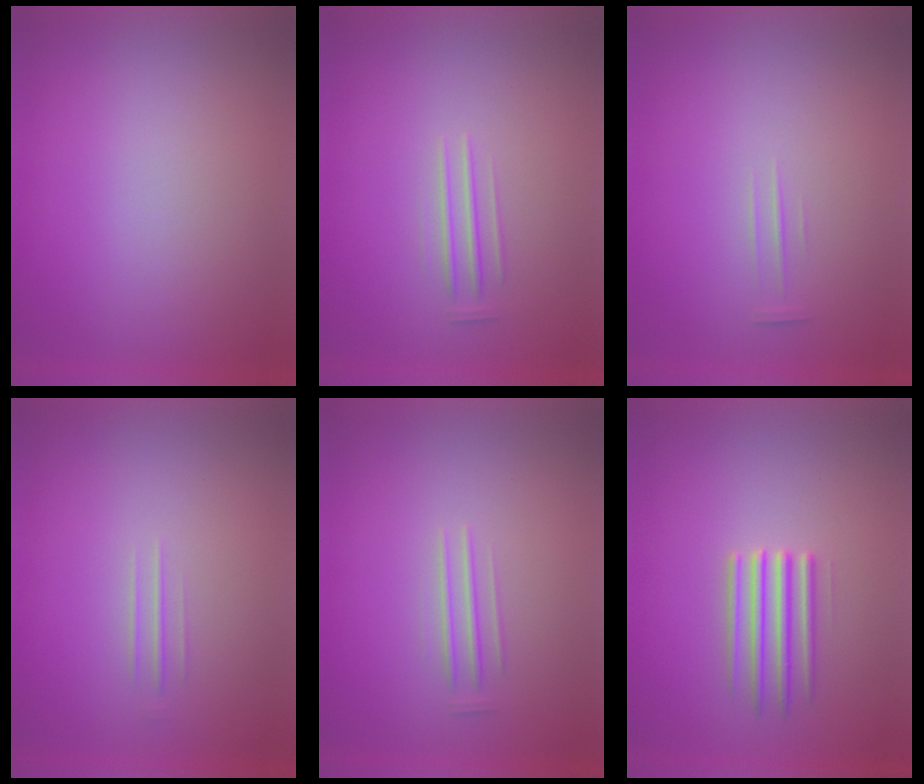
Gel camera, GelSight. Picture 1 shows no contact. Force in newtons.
{"total": 1.2}
{"total": 1.4}
{"total": 1.2}
{"total": 1.6}
{"total": 2.7}